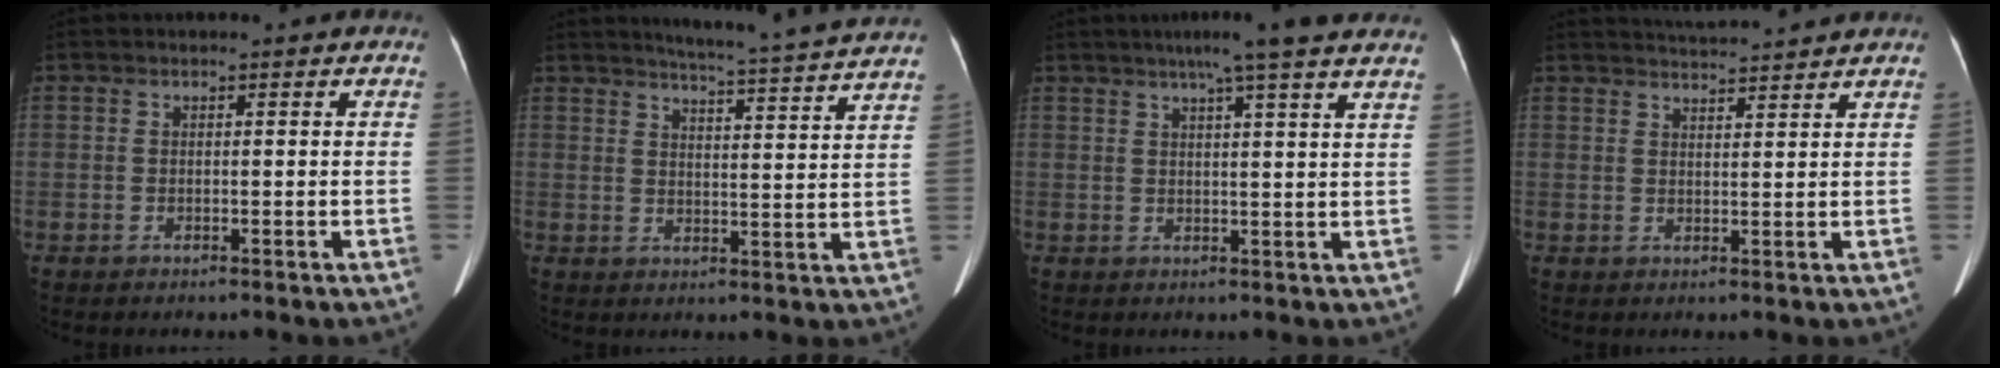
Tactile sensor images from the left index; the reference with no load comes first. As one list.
[{"total": 15.2, "force": [14.2, -1.1, 5.4], "torque": [-0.093, -0.032, 0.171]}, {"total": 12.1, "force": [9.6, -0.4, 7.3], "torque": [-0.108, 0.020, 0.105]}, {"total": 7.1, "force": [6.9, -0.4, 1.6], "torque": [-0.035, 0.024, 0.100]}]